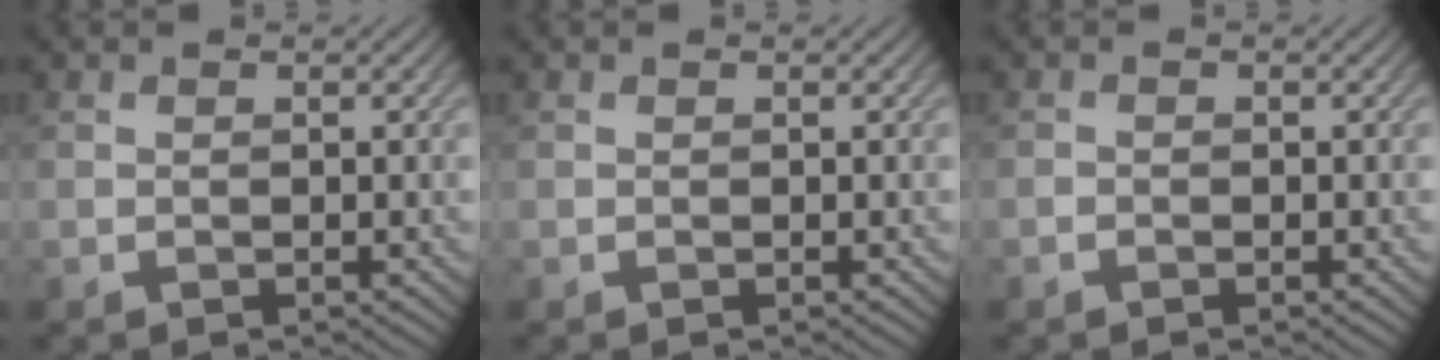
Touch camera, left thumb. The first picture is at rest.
{"total": 0.0}
{"total": 0.6, "force": [-0.5, 0.3, 0.1], "torque": [-0.002, 0.002, -0.013]}